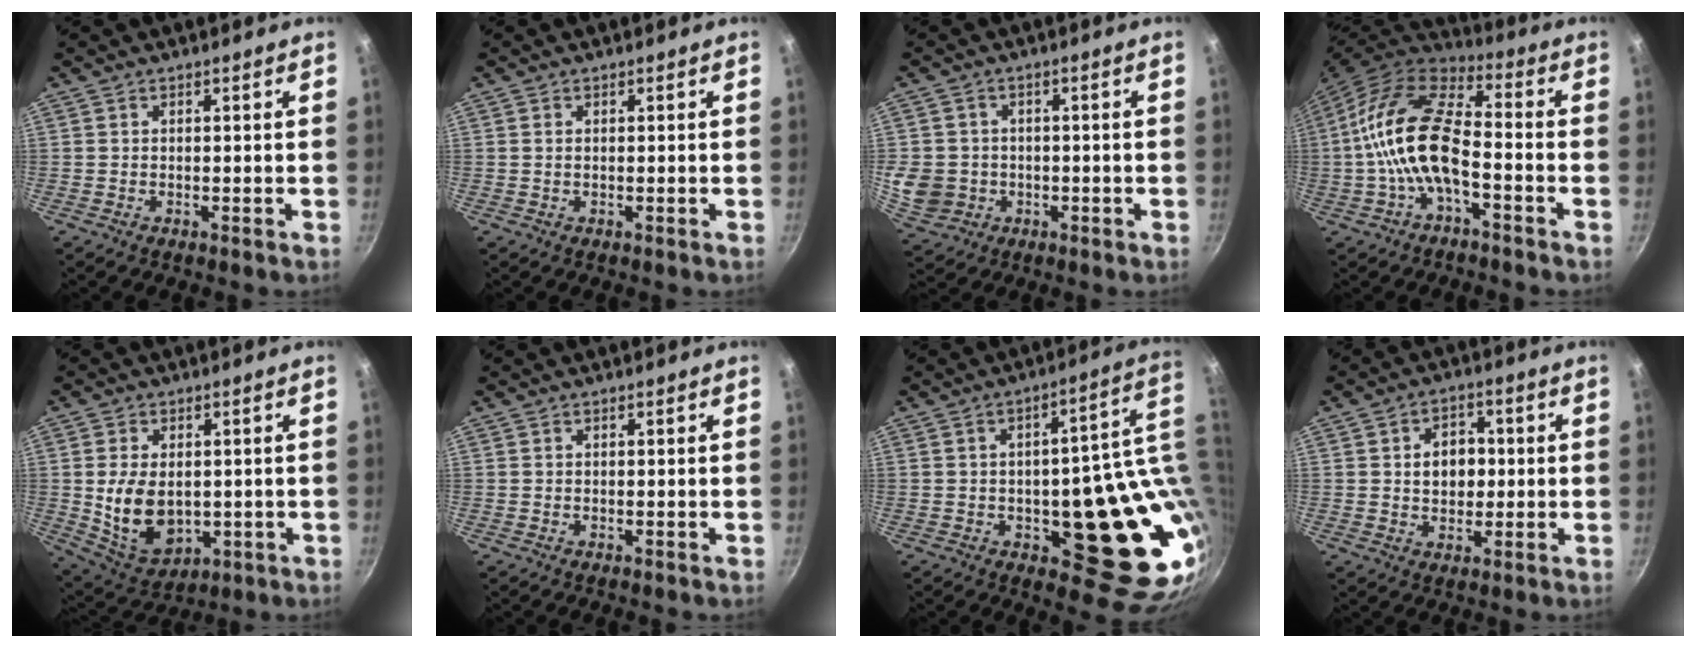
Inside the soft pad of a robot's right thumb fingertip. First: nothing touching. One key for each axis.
{"total": 0.6, "fx": 0.1, "fy": 0.3, "fz": 0.4, "tx": -0.009, "ty": 0.001, "tz": 0.002}
{"total": 8.4, "fx": -1.0, "fy": 7.6, "fz": 3.4, "tx": -0.052, "ty": 0.006, "tz": -0.007}
{"total": 15.4, "fx": -3.1, "fy": 7.2, "fz": 13.3, "tx": -0.247, "ty": 0.041, "tz": -0.071}
{"total": 11.8, "fx": 0.0, "fy": 7.9, "fz": 8.8, "tx": -0.140, "ty": -0.015, "tz": 0.023}
{"total": 0.0}
{"total": 21.3, "fx": 0.5, "fy": 10.4, "fz": 18.6, "tx": -0.182, "ty": -0.015, "tz": 0.019}
{"total": 7.1, "fx": 0.6, "fy": 5.5, "fz": 4.5, "tx": -0.039, "ty": 0.006, "tz": 0.007}